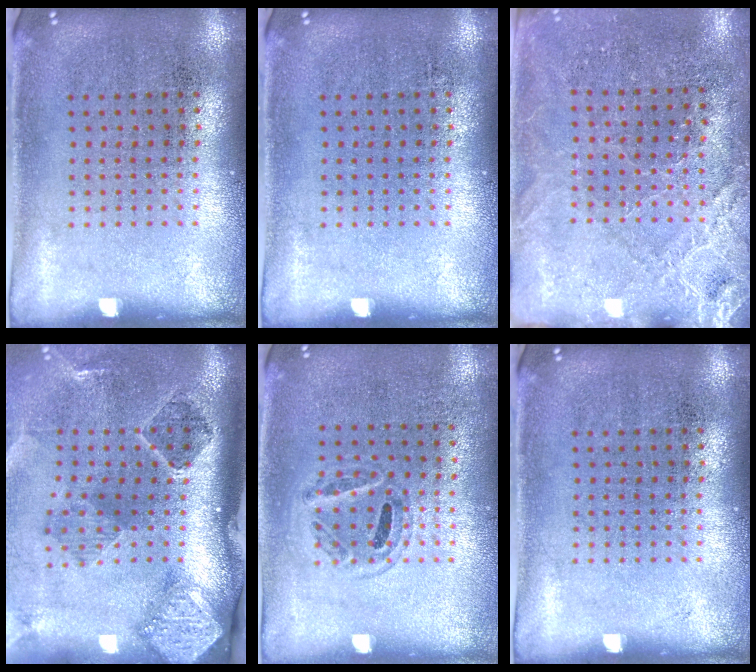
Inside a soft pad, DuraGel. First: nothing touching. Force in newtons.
{"total": 0.0}
{"total": 2.8, "press": 2.8, "slide": 0.2}
{"total": 2.8, "press": 1.9, "slide": 2.2}
{"total": 0.9, "press": 0.8, "slide": 0.4}
{"total": 0.0}